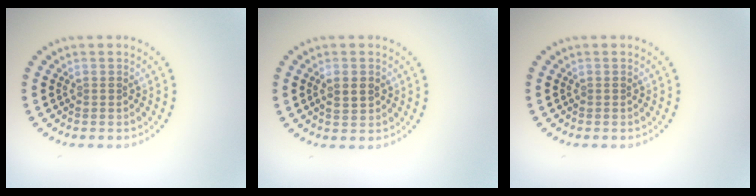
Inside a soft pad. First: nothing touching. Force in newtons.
{"total": 1.6, "press": 1.6, "slide": 0.1}
{"total": 0.0}